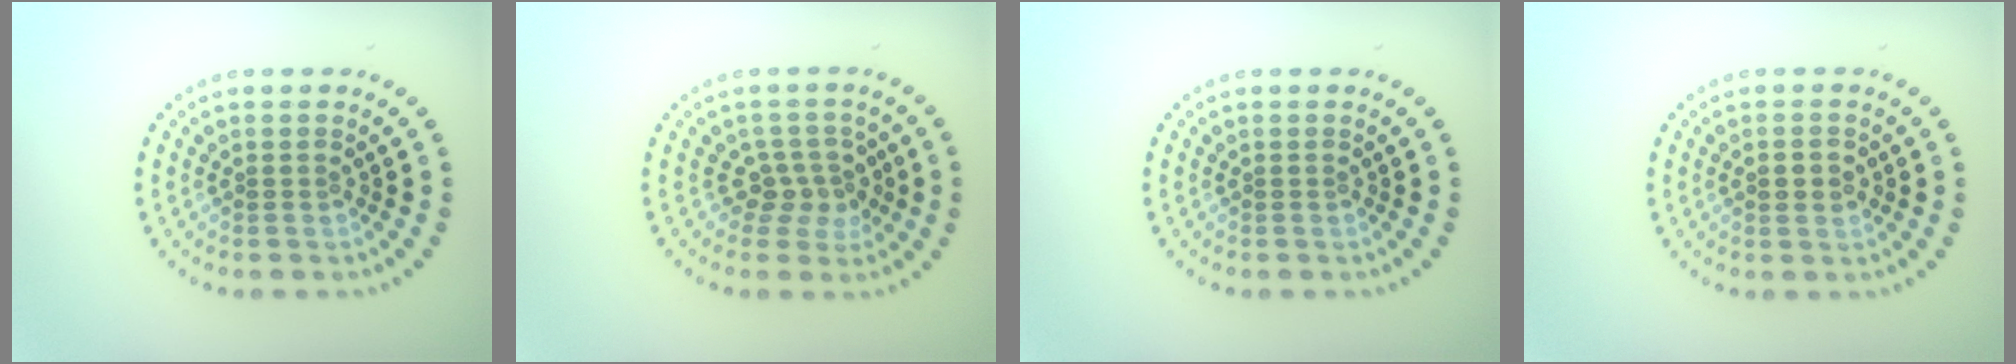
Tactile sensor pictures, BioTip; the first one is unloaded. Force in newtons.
{"total": 2.6, "press": 2.0, "slide": 1.6}
{"total": 0.0}
{"total": 2.2, "press": 2.2, "slide": 0.1}